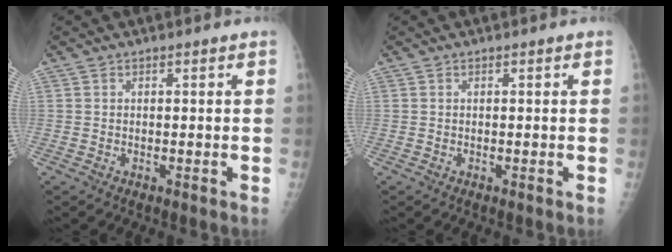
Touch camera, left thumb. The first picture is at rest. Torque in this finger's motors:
{"motor_torque": [0.00, 0.00, -0.02, -0.02, 0.00]}